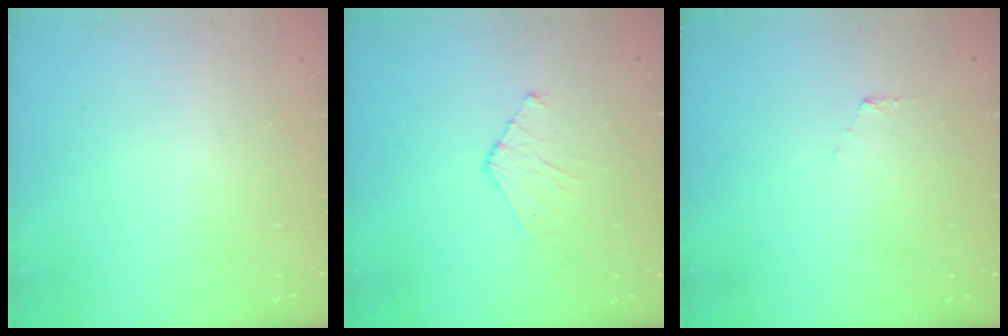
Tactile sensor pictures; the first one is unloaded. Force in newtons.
{"total": 4.2, "press": 4.2, "slide": 0.4}
{"total": 3.2, "press": 3.2, "slide": 0.3}